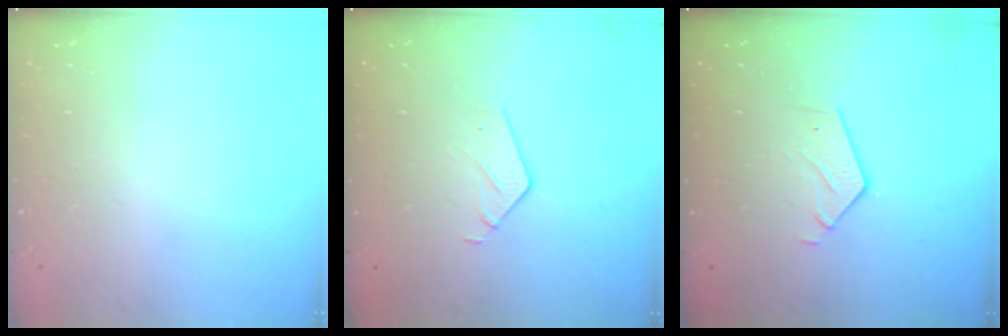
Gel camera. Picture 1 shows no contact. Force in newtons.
{"total": 3.1, "press": 3.1, "slide": 0.2}
{"total": 3.2, "press": 3.2, "slide": 0.2}